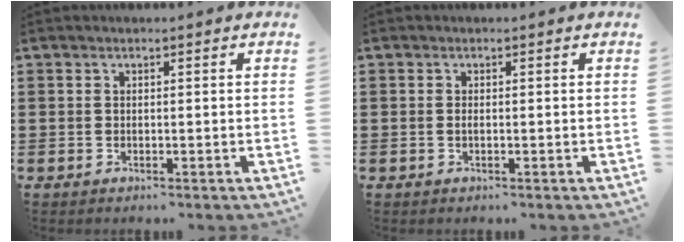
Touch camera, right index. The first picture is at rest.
{"total": 0.6, "force": [-0.1, 0.1, 0.5], "torque": [-0.011, -0.003, -0.002]}